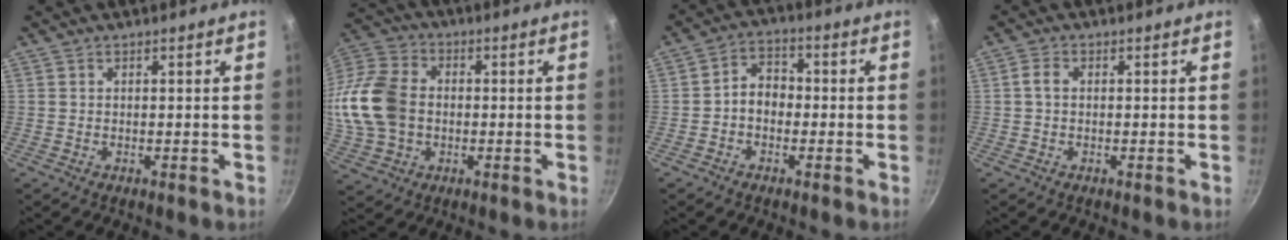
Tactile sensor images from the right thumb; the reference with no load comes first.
{"total": 18.6, "force": [-0.5, 14.1, 12.2], "torque": [-0.264, 0.027, -0.013]}
{"total": 5.3, "force": [-1.1, 4.1, 3.3], "torque": [-0.031, 0.023, -0.030]}
{"total": 2.0, "force": [0.0, 1.4, 1.4], "torque": [-0.028, 0.008, -0.002]}